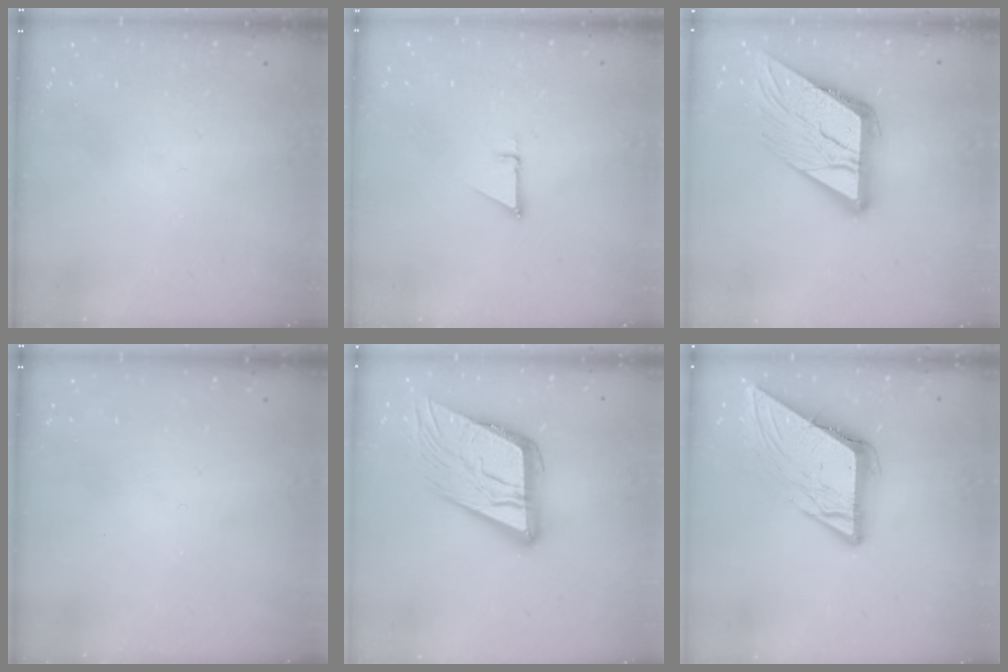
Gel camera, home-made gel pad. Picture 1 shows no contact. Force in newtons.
{"total": 1.4, "press": 1.4, "slide": 0.0}
{"total": 20.0, "press": 19.8, "slide": 2.2}
{"total": 0.0}
{"total": 20.0, "press": 19.7, "slide": 3.6}
{"total": 8.8, "press": 8.8, "slide": 0.9}